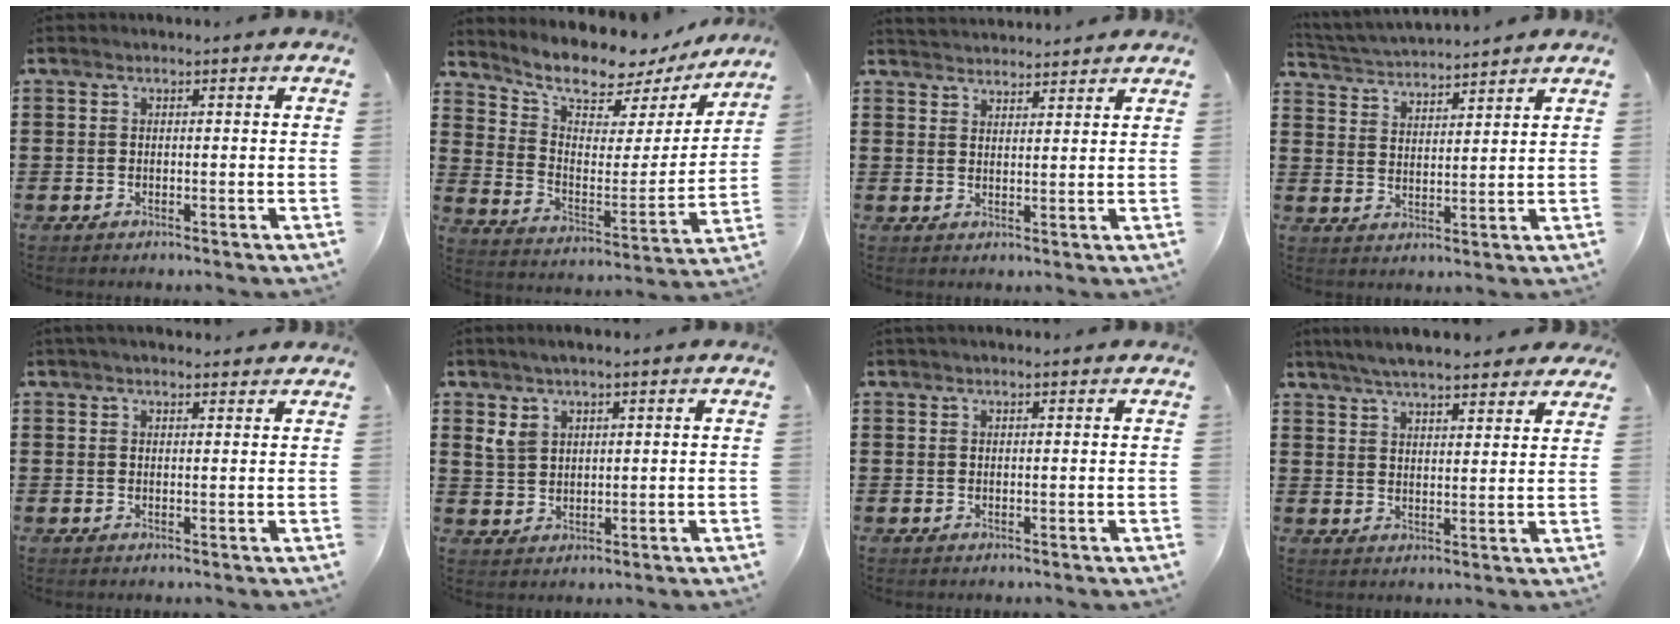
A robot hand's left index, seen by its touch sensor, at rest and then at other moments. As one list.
[{"total": 8.0, "force": [7.1, 2.4, 2.7], "torque": [-0.075, -0.053, 0.117]}, {"total": 2.6, "force": [2.5, -0.1, -0.6], "torque": [0.002, -0.008, 0.048]}, {"total": 3.7, "force": [3.7, -0.1, 0.2], "torque": [-0.020, -0.019, 0.063]}, {"total": 1.7, "force": [1.6, 0.3, 0.5], "torque": [-0.013, 0.005, 0.031]}, {"total": 3.5, "force": [2.3, 2.0, 1.8], "torque": [-0.041, 0.009, 0.043]}, {"total": 0.9, "force": [0.7, 0.2, 0.5], "torque": [-0.010, 0.002, 0.013]}, {"total": 5.9, "force": [5.5, 0.7, 2.0], "torque": [-0.057, -0.014, 0.100]}]